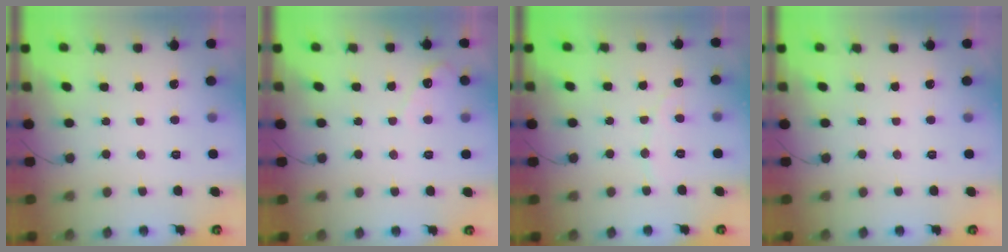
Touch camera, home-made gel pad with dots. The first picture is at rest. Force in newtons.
{"total": 3.1, "press": 3.0, "slide": 0.3}
{"total": 2.6, "press": 2.6, "slide": 0.2}
{"total": 0.0}